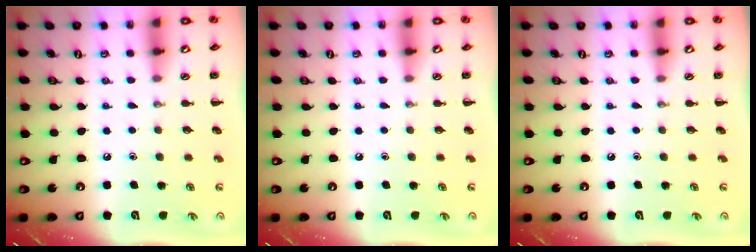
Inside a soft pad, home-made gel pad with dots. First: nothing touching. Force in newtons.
{"total": 0.0}
{"total": 0.0}